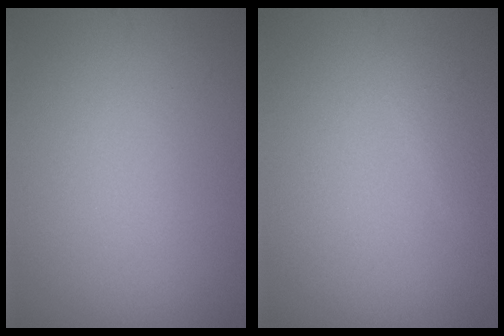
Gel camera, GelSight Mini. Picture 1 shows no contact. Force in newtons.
{"total": 0.8, "press": 0.8, "slide": 0.0}